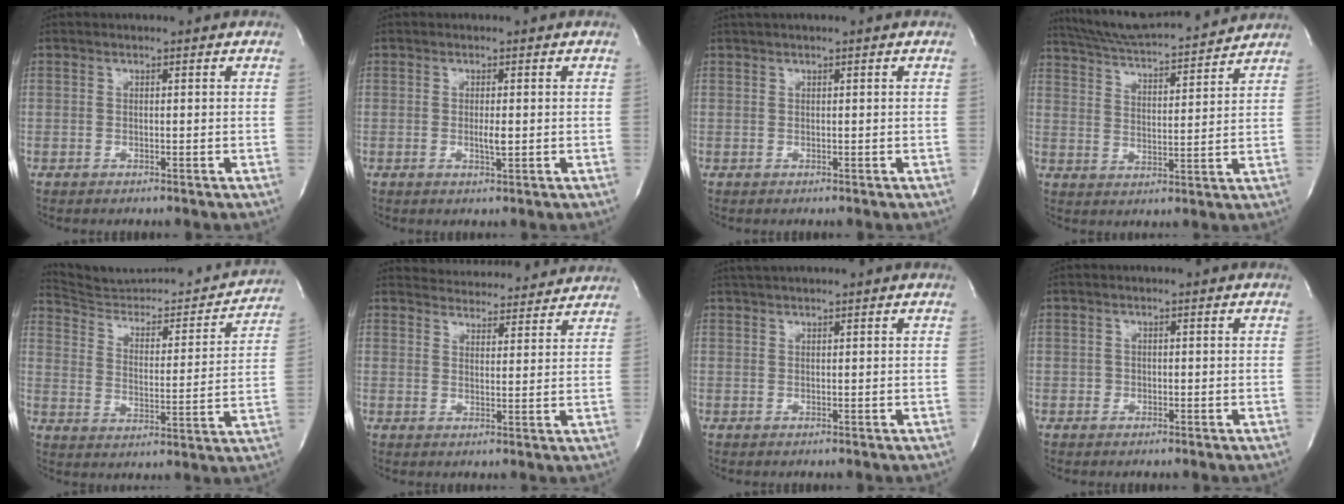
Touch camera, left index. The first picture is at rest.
{"total": 1.5, "force": [-0.3, 0.3, 1.5], "torque": [-0.028, -0.006, -0.004]}
{"total": 0.8, "force": [0.3, -0.2, 0.6], "torque": [-0.015, 0.013, 0.011]}
{"total": 16.9, "force": [15.8, 1.4, 5.7], "torque": [-0.099, 0.016, 0.240]}
{"total": 20.1, "force": [19.5, 3.2, 3.7], "torque": [-0.044, -0.048, 0.266]}
{"total": 12.9, "force": [12.5, 2.7, 1.7], "torque": [-0.011, 0.005, 0.149]}
{"total": 2.7, "force": [2.4, -0.4, 1.2], "torque": [-0.013, 0.022, 0.042]}
{"total": 0.6, "force": [-0.3, 0.5, 0.0], "torque": [0.004, 0.001, -0.007]}